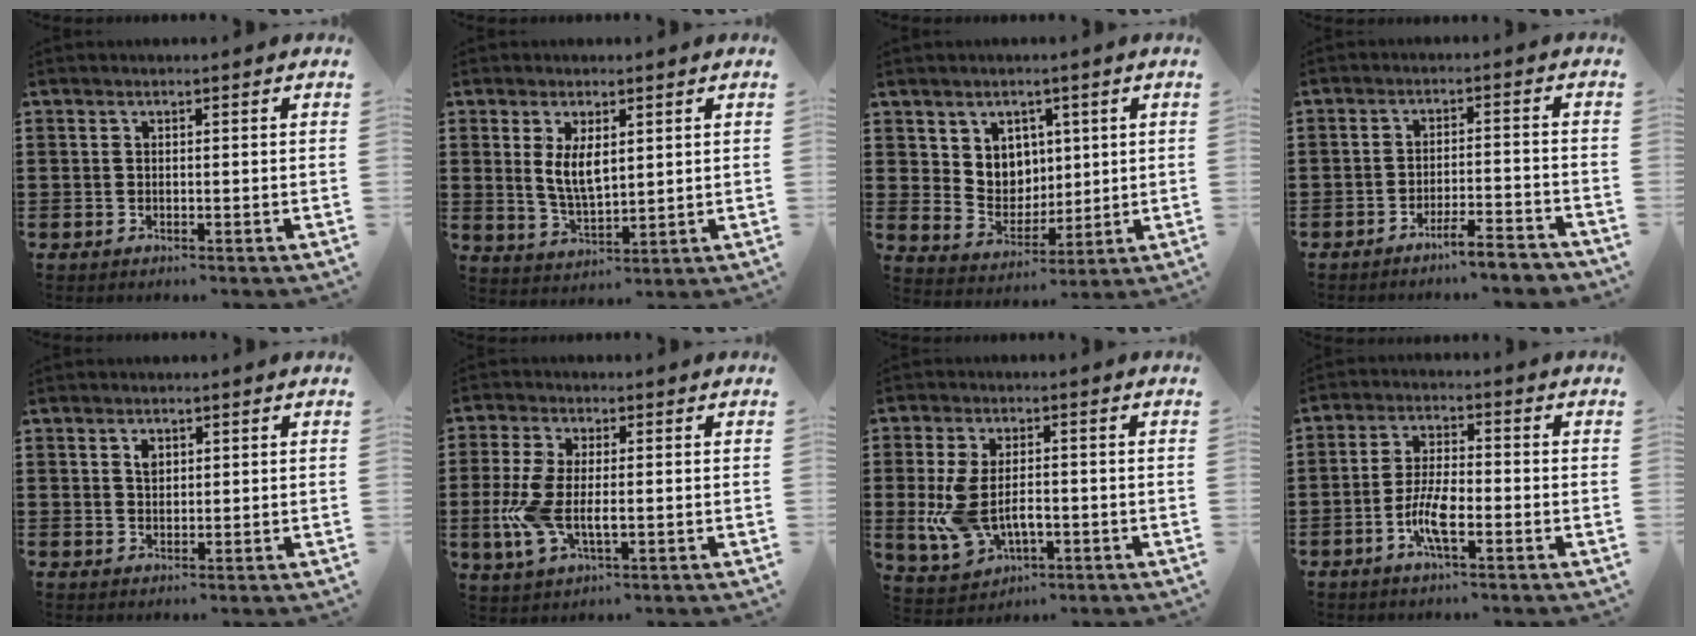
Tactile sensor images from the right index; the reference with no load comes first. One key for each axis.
{"total": 5.2, "fx": 1.3, "fy": 2.2, "fz": 4.5, "tx": -0.094, "ty": 0.001, "tz": 0.025}
{"total": 5.6, "fx": 2.9, "fy": 4.7, "fz": 0.7, "tx": -0.036, "ty": -0.007, "tz": 0.054}
{"total": 4.5, "fx": -4.1, "fy": -0.2, "fz": 1.9, "tx": -0.033, "ty": -0.009, "tz": -0.076}
{"total": 1.7, "fx": 0.9, "fy": 1.0, "fz": 1.1, "tx": -0.025, "ty": 0.001, "tz": 0.017}
{"total": 7.8, "fx": -0.9, "fy": 3.6, "fz": 6.9, "tx": -0.169, "ty": -0.012, "tz": -0.023}
{"total": 7.6, "fx": -1.2, "fy": 4.4, "fz": 6.1, "tx": -0.143, "ty": 0.003, "tz": -0.025}
{"total": 6.7, "fx": -2.4, "fy": 1.8, "fz": 5.9, "tx": -0.132, "ty": -0.007, "tz": -0.052}